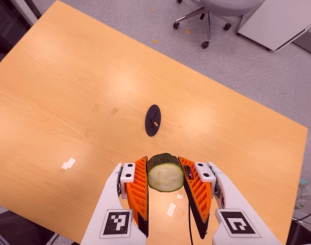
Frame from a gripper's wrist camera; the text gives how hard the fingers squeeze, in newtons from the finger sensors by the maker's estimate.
{"total": 10.4, "left": 9.8, "right": 10.9}